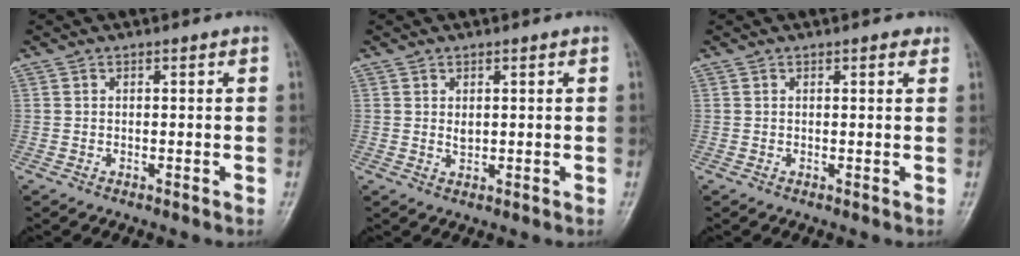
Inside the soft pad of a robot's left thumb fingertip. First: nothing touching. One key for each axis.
{"total": 1.5, "fx": 0.5, "fy": 0.9, "fz": 1.1, "tx": -0.014, "ty": -0.005, "tz": 0.011}
{"total": 1.3, "fx": 0.8, "fy": 0.5, "fz": 0.8, "tx": -0.007, "ty": -0.002, "tz": 0.008}